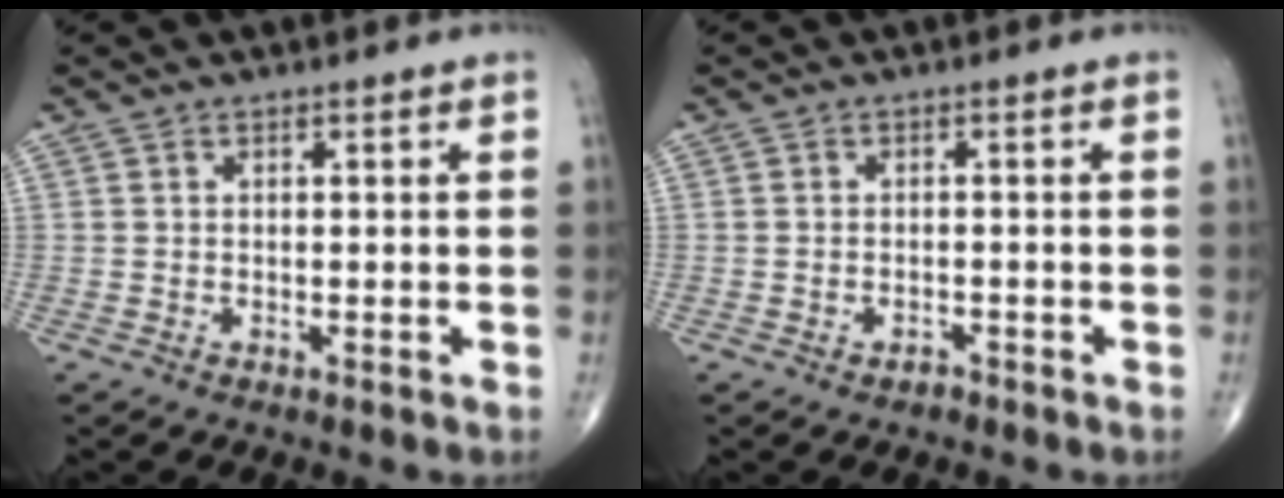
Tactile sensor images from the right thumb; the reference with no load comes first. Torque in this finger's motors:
{"motor_torque": [-0.18, -0.05, -0.05, 0.23, 0.07]}